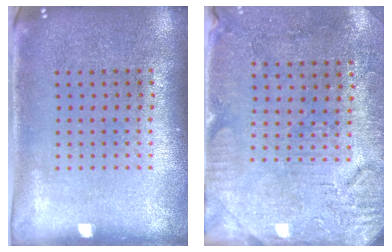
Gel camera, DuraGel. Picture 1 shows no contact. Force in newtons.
{"total": 3.1, "press": 2.6, "slide": 1.7}